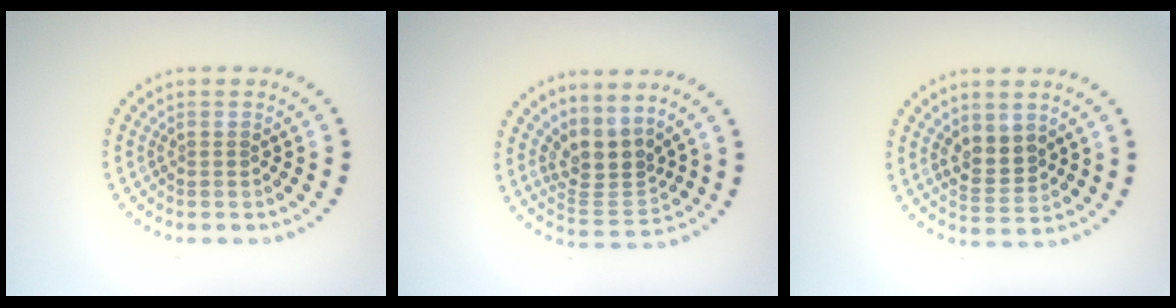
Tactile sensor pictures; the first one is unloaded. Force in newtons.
{"total": 3.4, "press": 2.5, "slide": 2.3}
{"total": 2.8, "press": 2.7, "slide": 0.9}